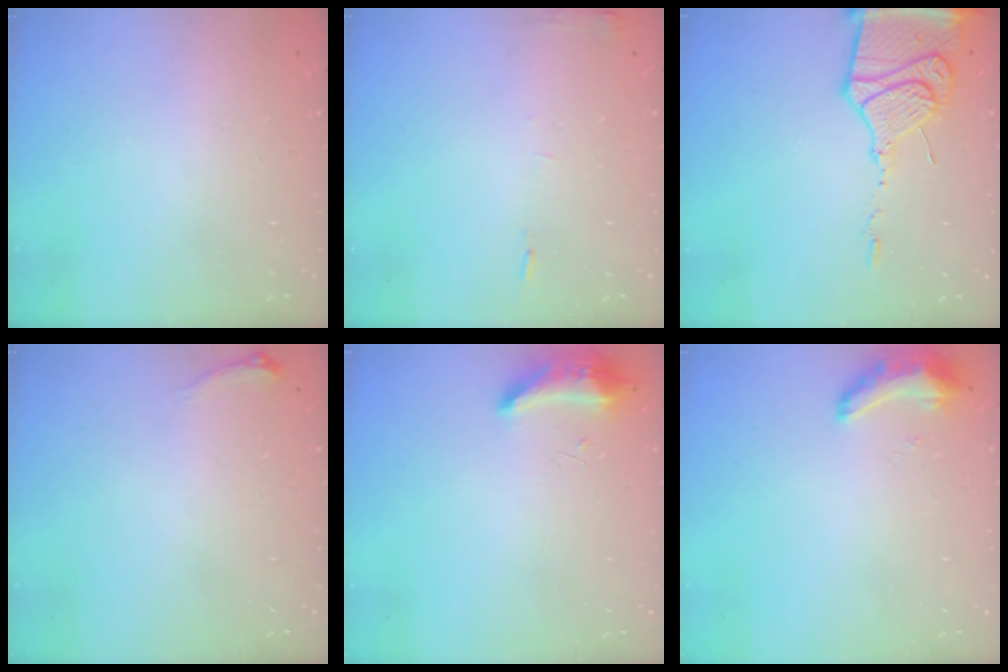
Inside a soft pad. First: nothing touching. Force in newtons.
{"total": 5.3, "press": 5.3, "slide": 0.6}
{"total": 16.9, "press": 16.8, "slide": 1.8}
{"total": 4.5, "press": 4.3, "slide": 1.1}
{"total": 18.6, "press": 10.8, "slide": 15.1}
{"total": 8.8, "press": 8.7, "slide": 1.3}